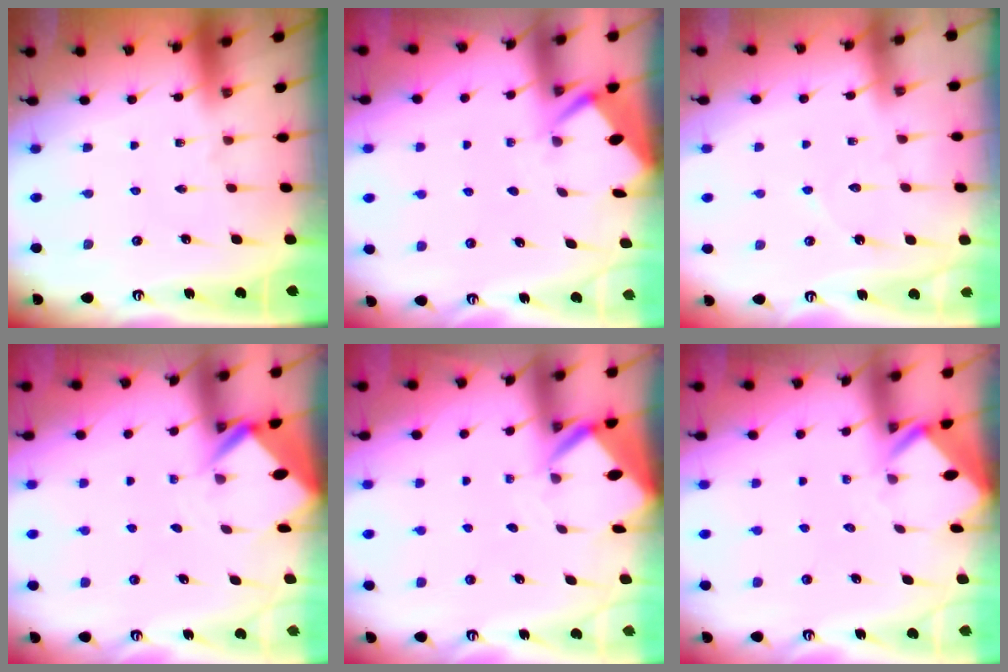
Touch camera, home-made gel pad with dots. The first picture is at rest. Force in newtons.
{"total": 2.8, "press": 2.7, "slide": 0.4}
{"total": 3.9, "press": 3.9, "slide": 0.4}
{"total": 3.5, "press": 3.5, "slide": 0.2}
{"total": 3.8, "press": 3.8, "slide": 0.2}
{"total": 2.4, "press": 2.4, "slide": 0.1}